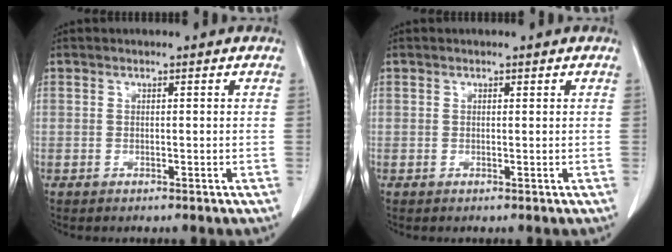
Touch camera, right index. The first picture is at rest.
{"total": 0.0}